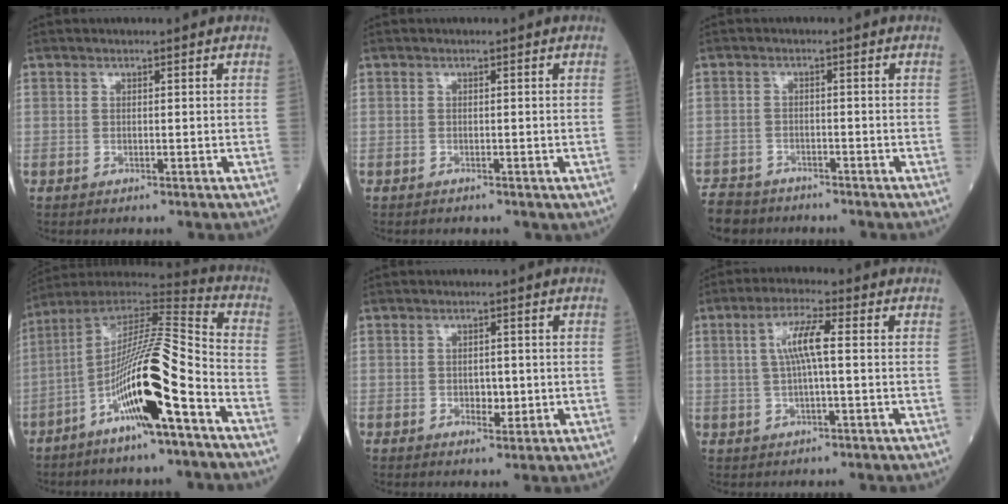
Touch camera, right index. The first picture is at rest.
{"total": 0.7, "force": [-0.6, 0.4, 0.2], "torque": [-0.007, 0.001, -0.007]}
{"total": 6.5, "force": [-5.8, 2.9, 0.7], "torque": [-0.017, -0.009, -0.101]}
{"total": 17.3, "force": [-7.2, 0.9, 15.7], "torque": [-0.289, -0.005, -0.129]}
{"total": 2.4, "force": [-0.3, 1.4, 2.0], "torque": [-0.028, -0.001, -0.001]}
{"total": 5.8, "force": [0.8, 0.5, 5.7], "torque": [-0.114, 0.012, 0.014]}